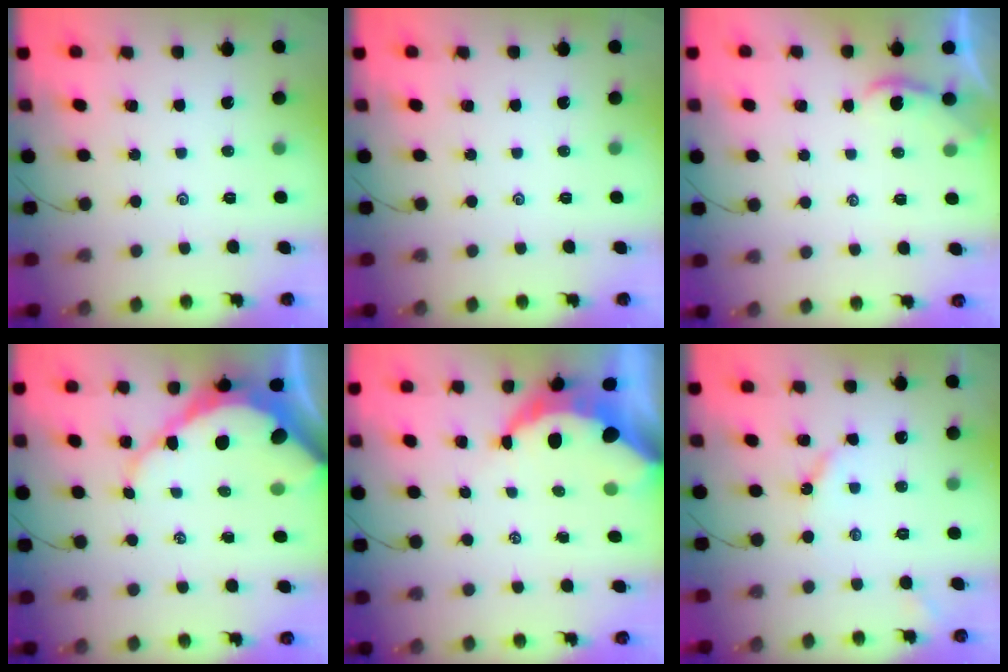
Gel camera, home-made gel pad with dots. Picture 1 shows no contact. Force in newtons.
{"total": 0.0}
{"total": 1.2, "press": 1.2, "slide": 0.1}
{"total": 12.5, "press": 12.5, "slide": 0.9}
{"total": 8.5, "press": 8.5, "slide": 0.7}
{"total": 4.1, "press": 4.0, "slide": 0.6}